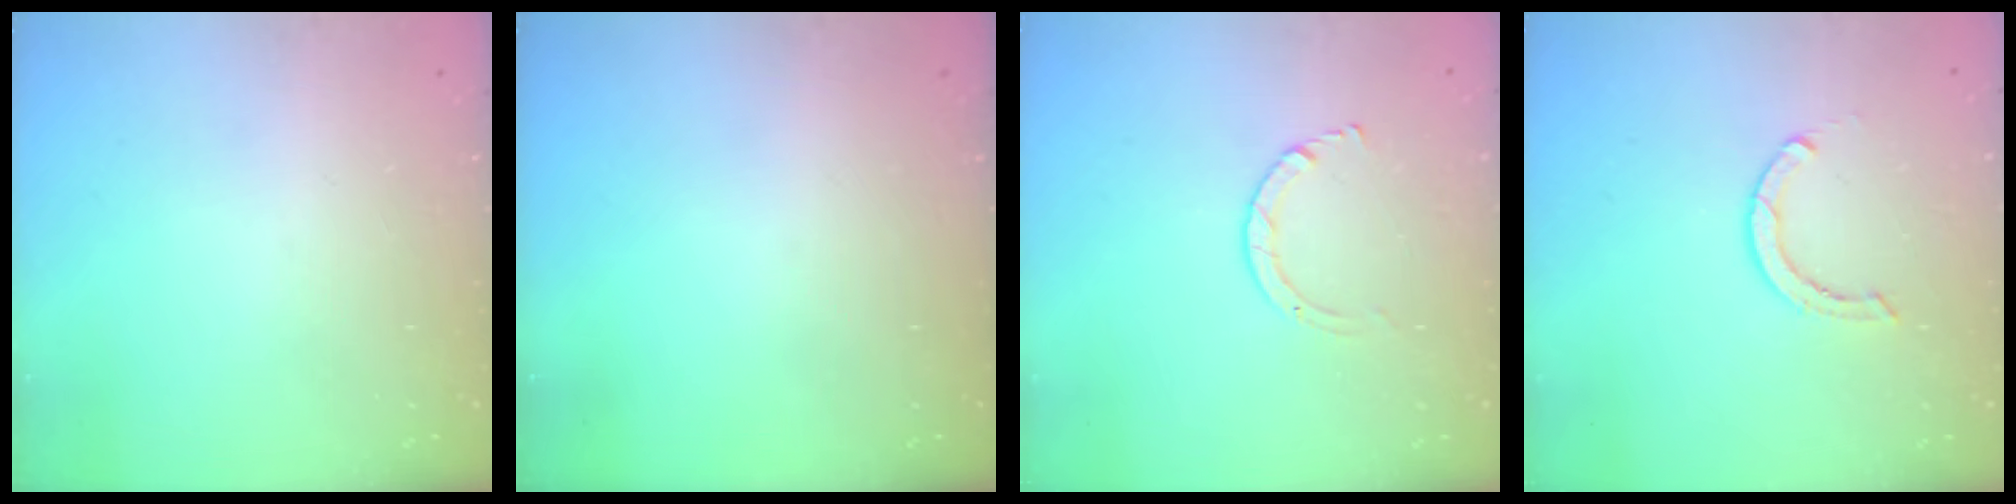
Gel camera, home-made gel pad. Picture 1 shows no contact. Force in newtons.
{"total": 0.0}
{"total": 2.9, "press": 2.9, "slide": 0.2}
{"total": 2.6, "press": 2.6, "slide": 0.1}